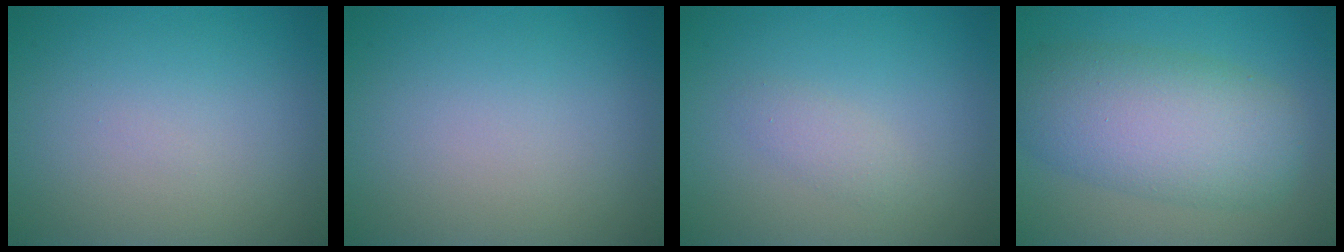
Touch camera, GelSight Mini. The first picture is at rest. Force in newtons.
{"total": 0.0}
{"total": 1.2, "press": 1.2, "slide": 0.1}
{"total": 8.0, "press": 8.0, "slide": 0.2}